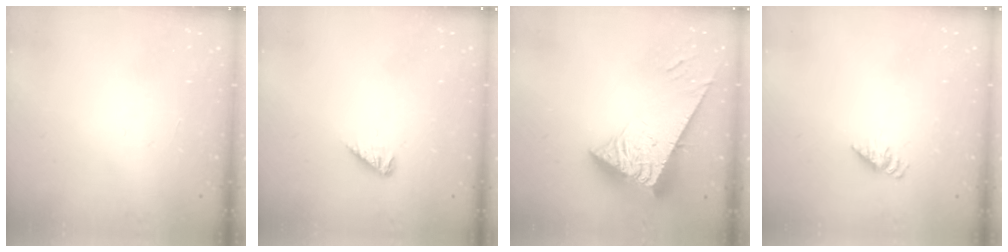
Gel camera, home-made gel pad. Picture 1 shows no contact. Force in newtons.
{"total": 3.6, "press": 3.5, "slide": 0.6}
{"total": 9.8, "press": 9.7, "slide": 1.1}
{"total": 1.6, "press": 1.6, "slide": 0.2}